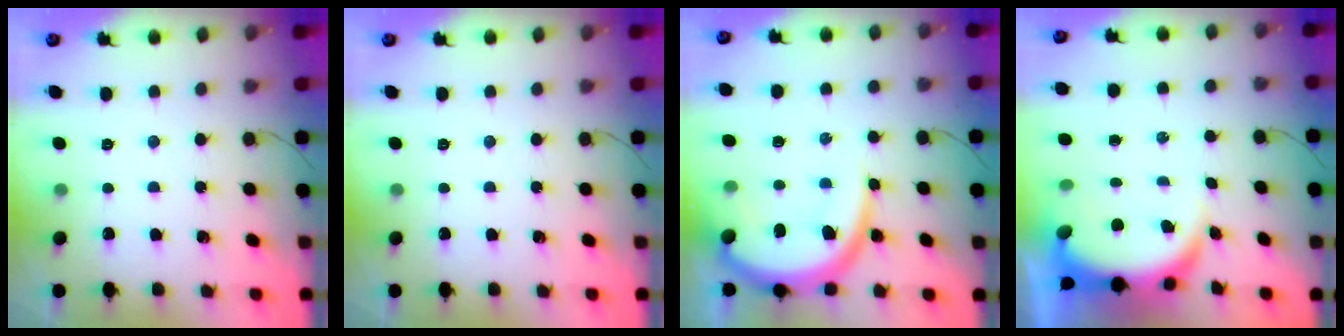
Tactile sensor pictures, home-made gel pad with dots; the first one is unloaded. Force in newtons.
{"total": 0.0}
{"total": 14.6, "press": 14.5, "slide": 1.6}
{"total": 6.0, "press": 6.0, "slide": 0.1}